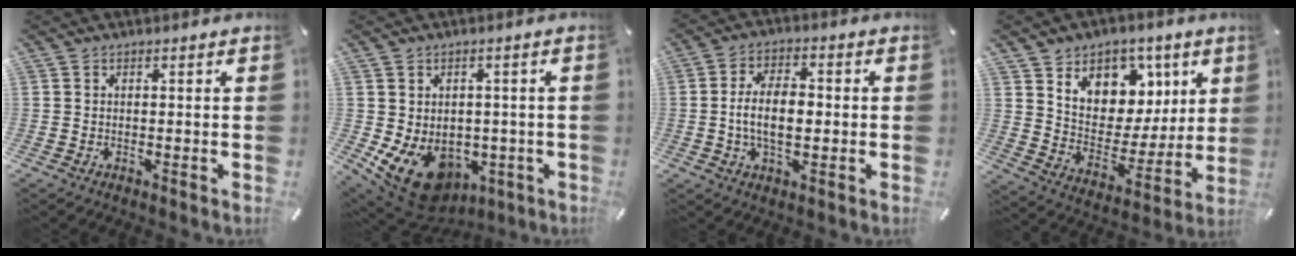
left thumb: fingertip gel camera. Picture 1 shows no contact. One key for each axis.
{"total": 11.8, "fx": -4.5, "fy": 8.8, "fz": 6.5, "tx": -0.114, "ty": 0.009, "tz": -0.076}
{"total": 9.4, "fx": -0.8, "fy": 5.2, "fz": 7.7, "tx": -0.141, "ty": 0.005, "tz": -0.018}
{"total": 10.6, "fx": 5.1, "fy": 9.0, "fz": 2.4, "tx": -0.028, "ty": -0.057, "tz": 0.097}